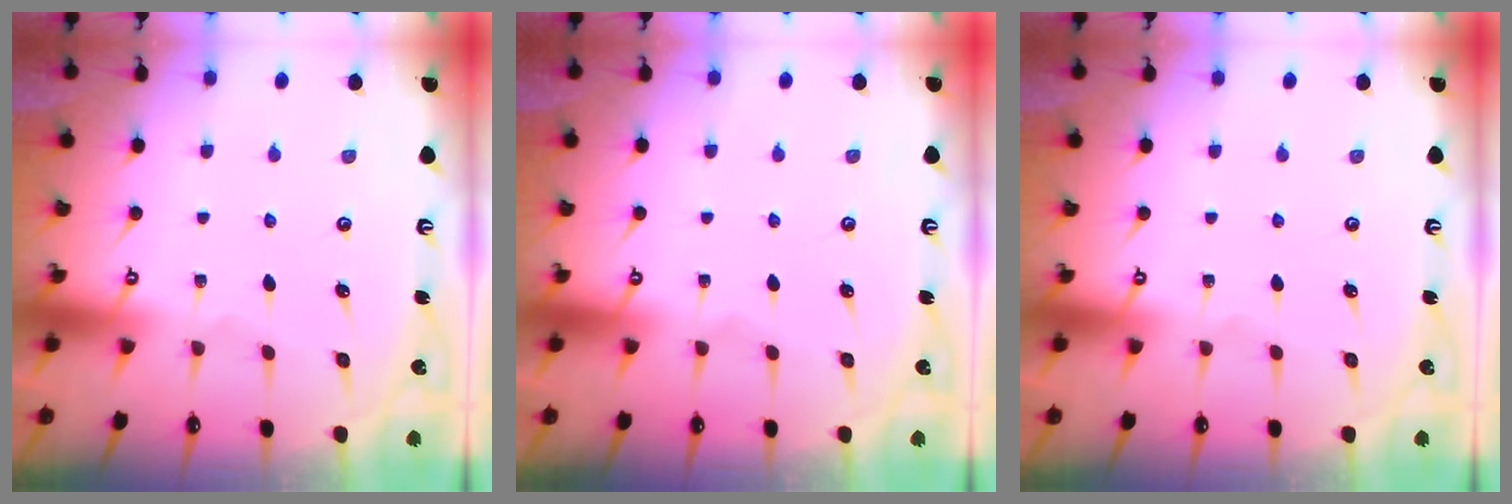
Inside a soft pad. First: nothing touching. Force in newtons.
{"total": 0.0}
{"total": 0.0}